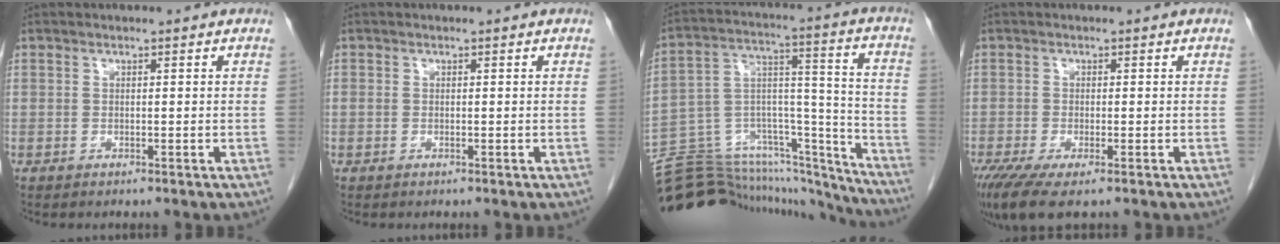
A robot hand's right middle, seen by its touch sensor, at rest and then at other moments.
{"total": 0.0}
{"total": 25.1, "force": [-23.2, 6.5, 7.2], "torque": [-0.121, 0.059, -0.345]}
{"total": 6.4, "force": [-4.1, 1.6, 4.7], "torque": [-0.080, -0.017, -0.071]}